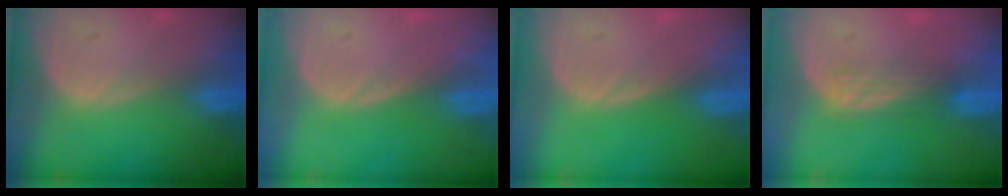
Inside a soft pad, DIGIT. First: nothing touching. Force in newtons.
{"total": 0.0}
{"total": 0.0}
{"total": 2.9, "press": 2.6, "slide": 1.4}